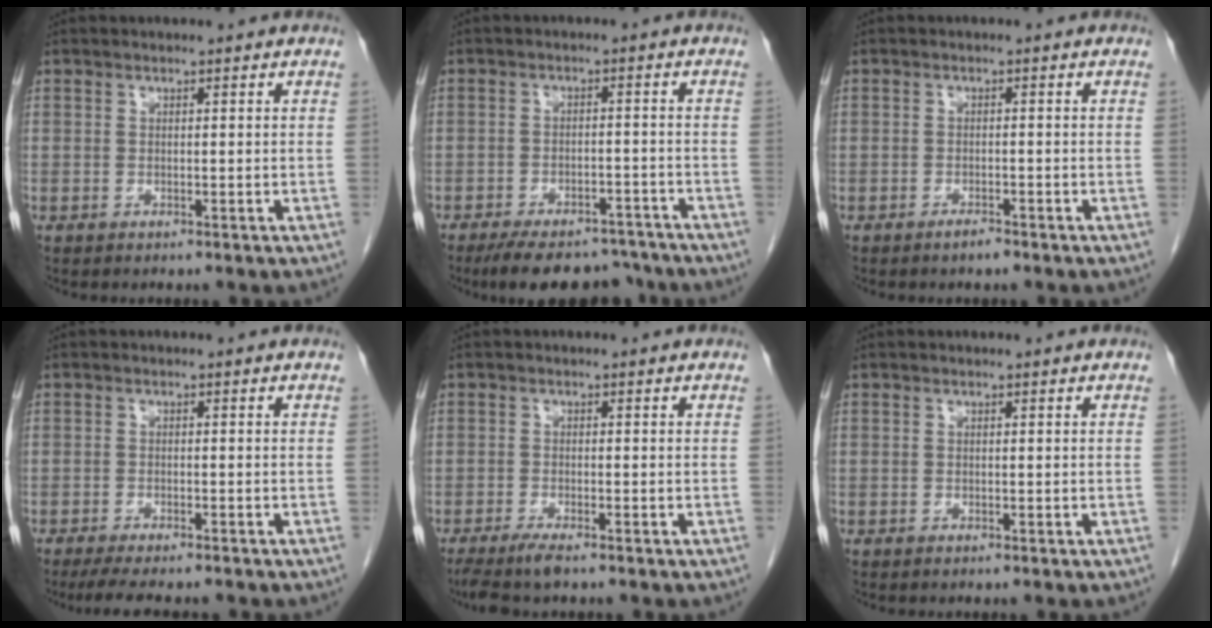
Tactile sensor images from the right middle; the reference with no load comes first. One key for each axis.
{"total": 11.9, "fx": -10.2, "fy": 4.4, "fz": 4.2, "tx": -0.058, "ty": 0.009, "tz": -0.142}
{"total": 1.4, "fx": -1.2, "fy": 0.3, "fz": 0.8, "tx": -0.015, "ty": -0.001, "tz": -0.019}
{"total": 8.0, "fx": -6.8, "fy": 1.5, "fz": 3.9, "tx": -0.053, "ty": -0.010, "tz": -0.102}
{"total": 4.0, "fx": -3.1, "fy": 0.3, "fz": 2.5, "tx": -0.046, "ty": -0.010, "tz": -0.056}
{"total": 0.0}